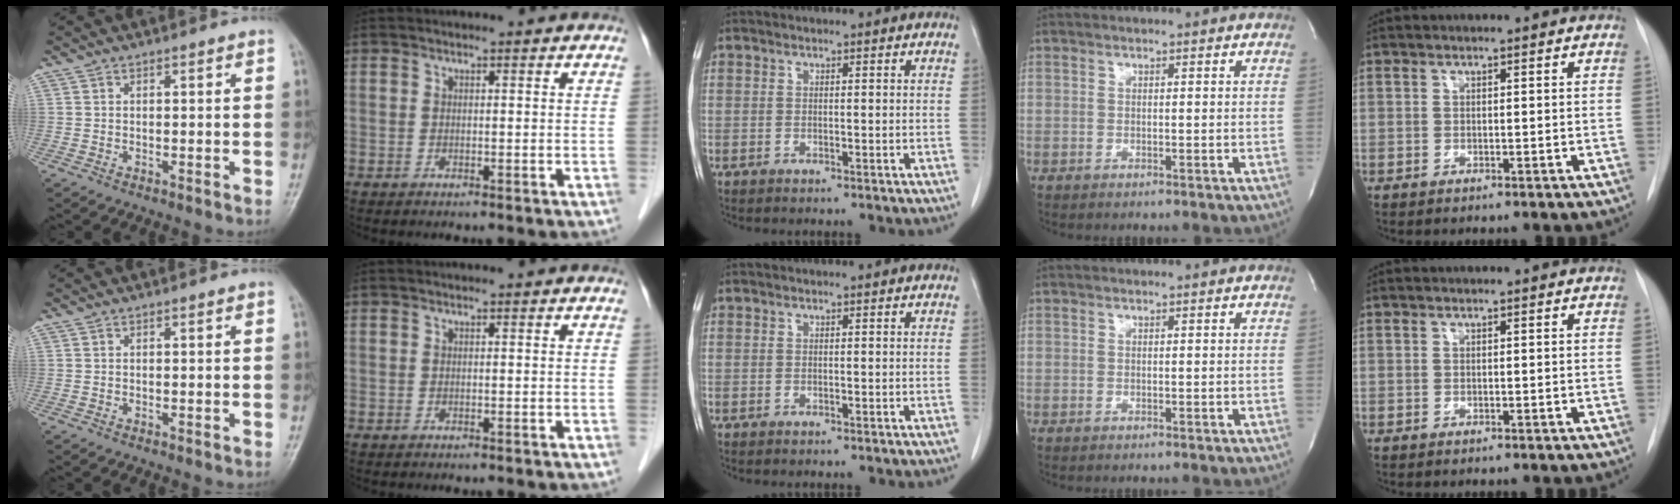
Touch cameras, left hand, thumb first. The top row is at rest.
{}